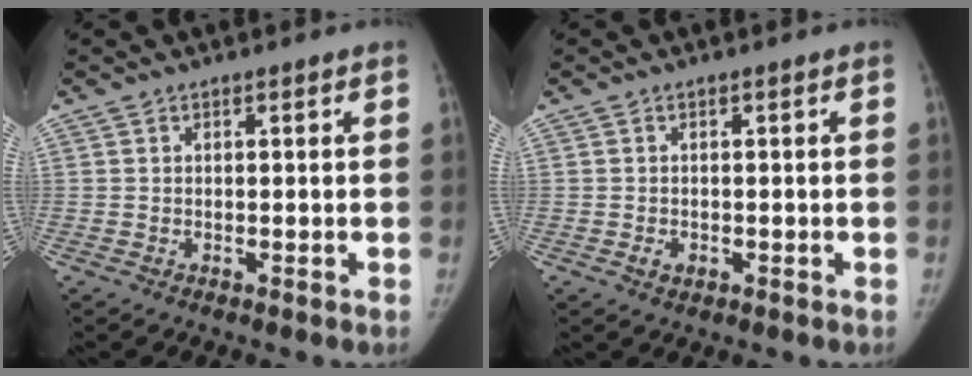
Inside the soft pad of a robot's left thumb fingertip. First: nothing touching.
{"total": 1.6, "force": [-0.5, 1.2, 0.9], "torque": [-0.011, 0.001, -0.005]}